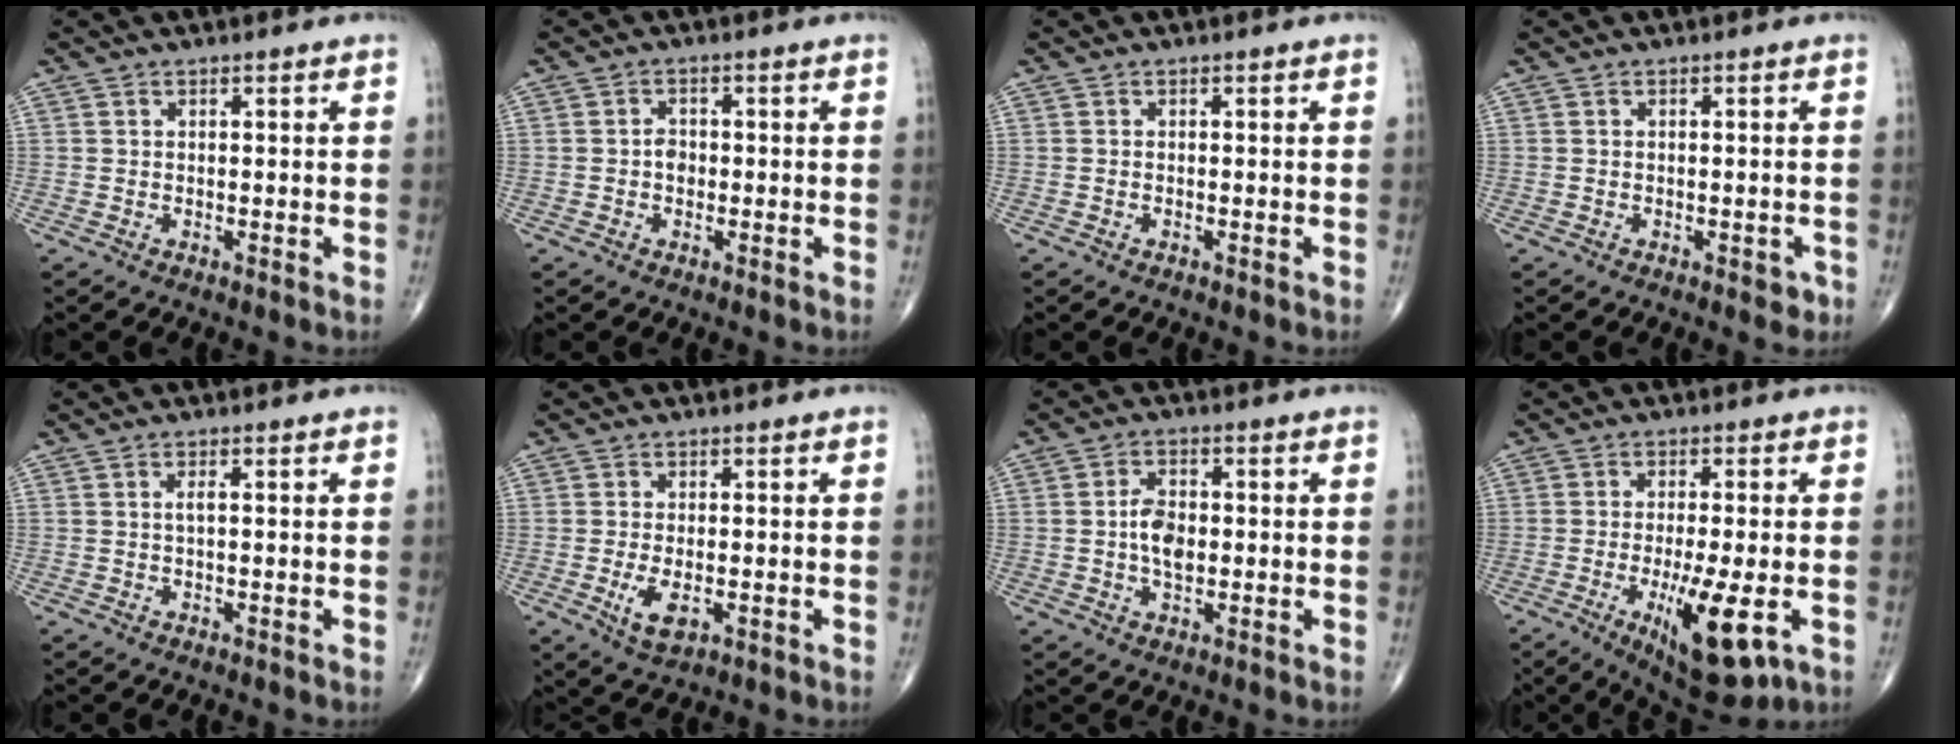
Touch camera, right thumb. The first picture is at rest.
{"total": 1.8, "force": [-0.4, 1.5, 1.1], "torque": [-0.006, 0.003, -0.010]}
{"total": 0.0}
{"total": 1.8, "force": [-0.9, 1.1, 1.2], "torque": [-0.005, 0.002, -0.011]}
{"total": 1.0, "force": [0.1, 0.2, 1.0], "torque": [-0.022, 0.000, -0.001]}
{"total": 5.7, "force": [-1.5, 2.7, 4.8], "torque": [-0.092, -0.006, -0.023]}
{"total": 5.3, "force": [-0.3, 3.1, 4.3], "torque": [-0.072, 0.002, -0.009]}
{"total": 12.8, "force": [-4.1, 3.8, 11.5], "torque": [-0.187, -0.015, -0.054]}